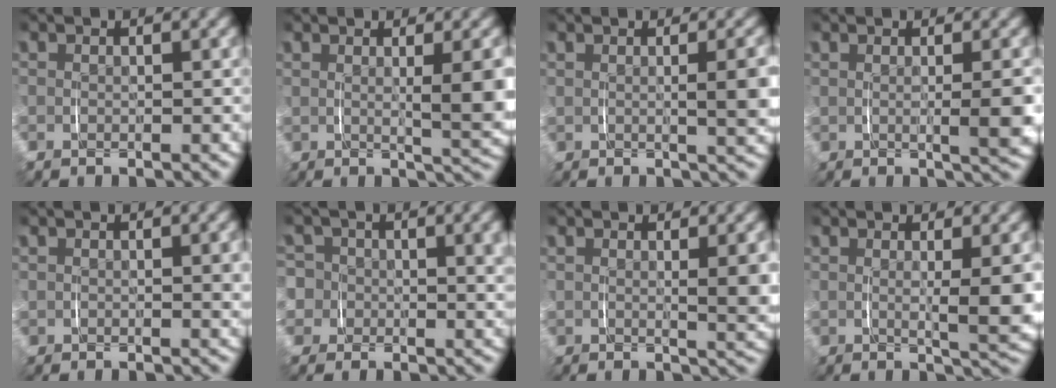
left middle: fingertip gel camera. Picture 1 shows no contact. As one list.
[{"total": 4.7, "force": [1.2, 1.4, 4.4], "torque": [-0.052, -0.002, 0.021]}, {"total": 3.4, "force": [0.6, 1.0, 3.2], "torque": [-0.042, 0.003, 0.009]}, {"total": 3.2, "force": [0.3, 0.9, 3.0], "torque": [-0.042, 0.002, 0.004]}, {"total": 1.1, "force": [0.6, 0.6, 0.7], "torque": [-0.009, 0.002, 0.007]}, {"total": 6.7, "force": [0.2, 6.3, 2.5], "torque": [-0.070, -0.017, -0.003]}, {"total": 3.2, "force": [1.1, 0.9, 2.9], "torque": [-0.036, -0.005, 0.019]}, {"total": 4.6, "force": [1.1, 1.3, 4.3], "torque": [-0.058, -0.004, 0.019]}]